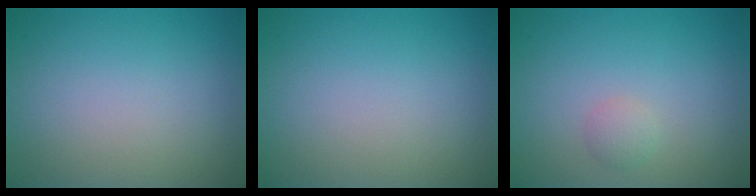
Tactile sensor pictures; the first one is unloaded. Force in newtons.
{"total": 0.0}
{"total": 1.1, "press": 1.1, "slide": 0.0}